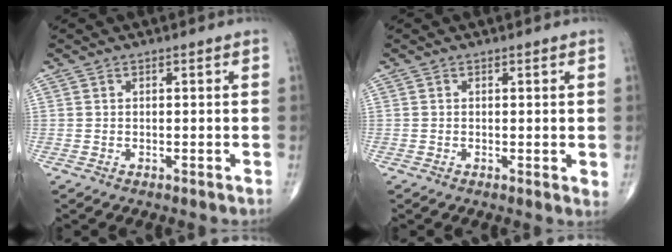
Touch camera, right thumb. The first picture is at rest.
{"total": 1.5, "force": [0.2, 0.5, 1.4], "torque": [-0.021, -0.007, -0.001]}